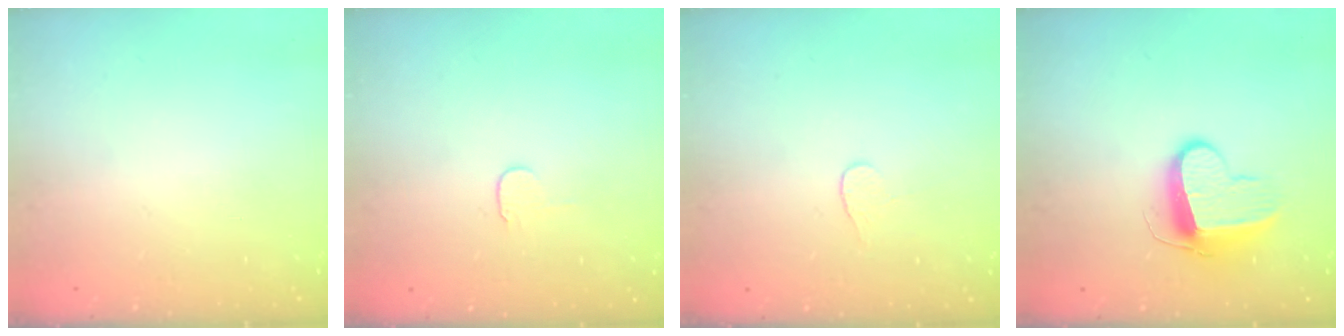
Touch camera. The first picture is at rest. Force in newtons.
{"total": 3.9, "press": 3.8, "slide": 0.4}
{"total": 3.4, "press": 3.4, "slide": 0.4}
{"total": 10.3, "press": 10.3, "slide": 0.5}